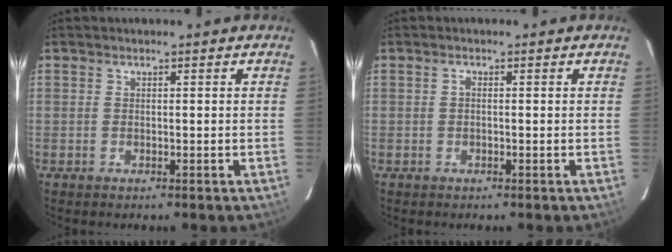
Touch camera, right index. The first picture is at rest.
{"total": 0.6, "force": [-0.1, 0.3, 0.5], "torque": [-0.008, 0.004, -0.004]}